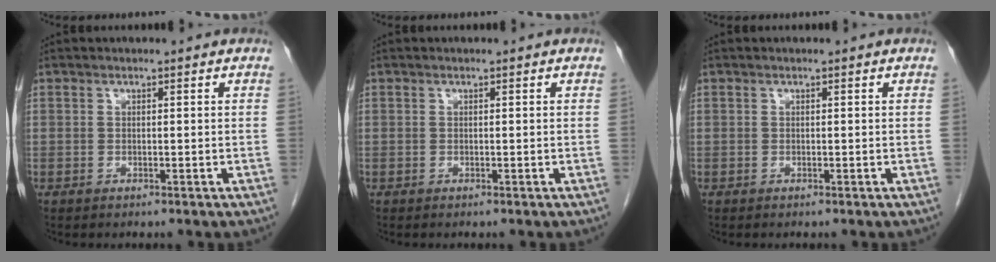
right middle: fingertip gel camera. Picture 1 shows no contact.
{"total": 0.0}
{"total": 0.0}